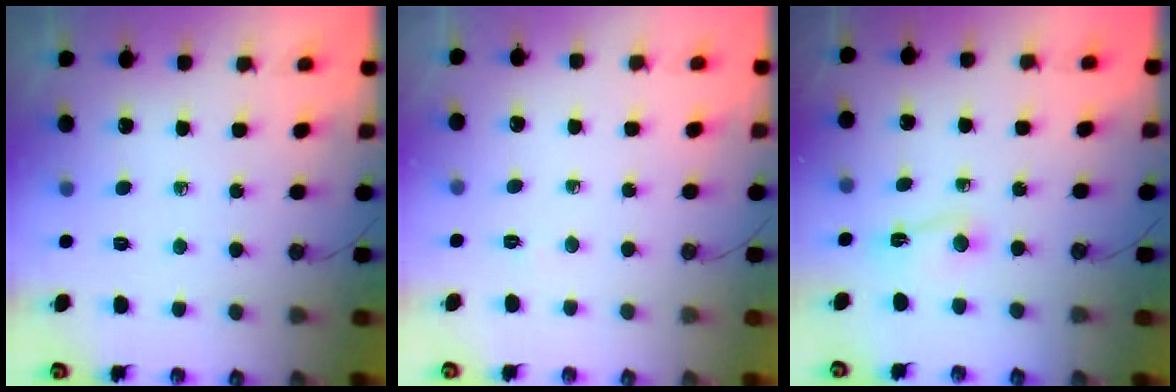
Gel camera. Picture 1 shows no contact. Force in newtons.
{"total": 18.9, "press": 4.1, "slide": 18.4}
{"total": 2.1, "press": 2.1, "slide": 0.3}